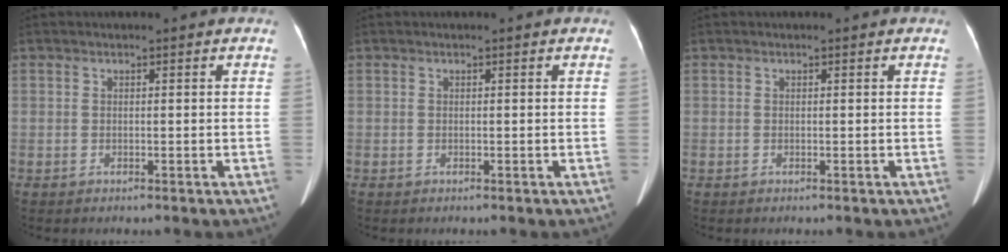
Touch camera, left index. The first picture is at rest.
{"total": 0.0}
{"total": 0.0}